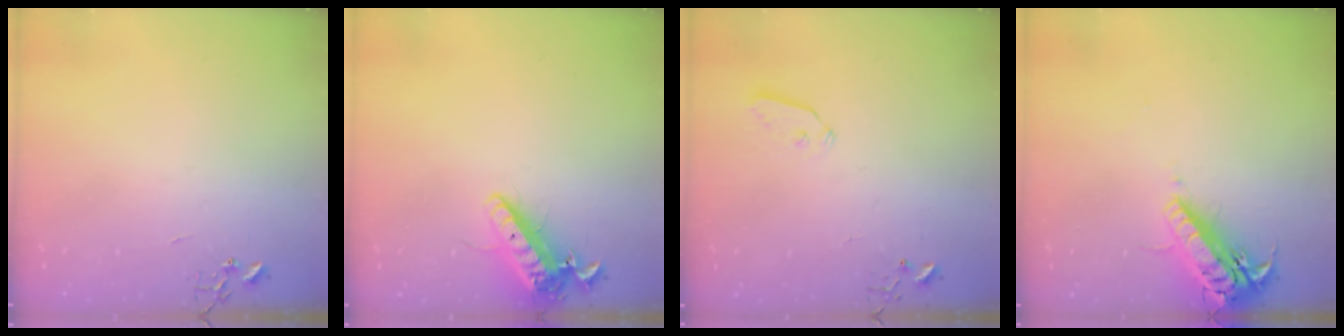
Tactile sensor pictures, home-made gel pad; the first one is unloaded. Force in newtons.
{"total": 14.0, "press": 13.7, "slide": 2.8}
{"total": 4.3, "press": 4.3, "slide": 0.3}
{"total": 17.6, "press": 17.3, "slide": 3.4}